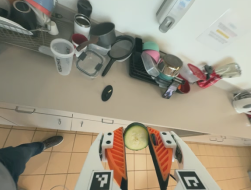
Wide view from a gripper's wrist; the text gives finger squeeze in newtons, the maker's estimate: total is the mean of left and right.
{"total": 5.6, "left": 5.5, "right": 5.7}